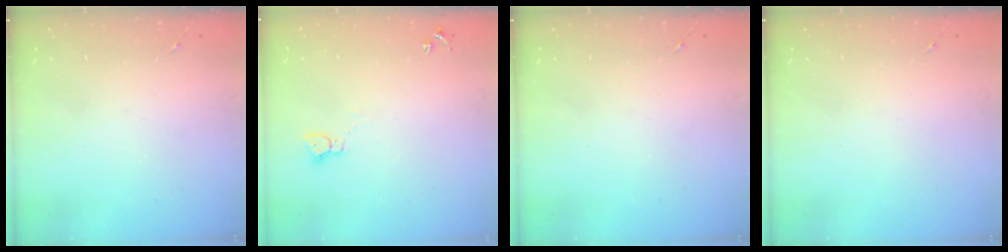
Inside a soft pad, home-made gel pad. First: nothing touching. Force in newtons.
{"total": 2.3, "press": 2.3, "slide": 0.3}
{"total": 0.0}
{"total": 0.0}